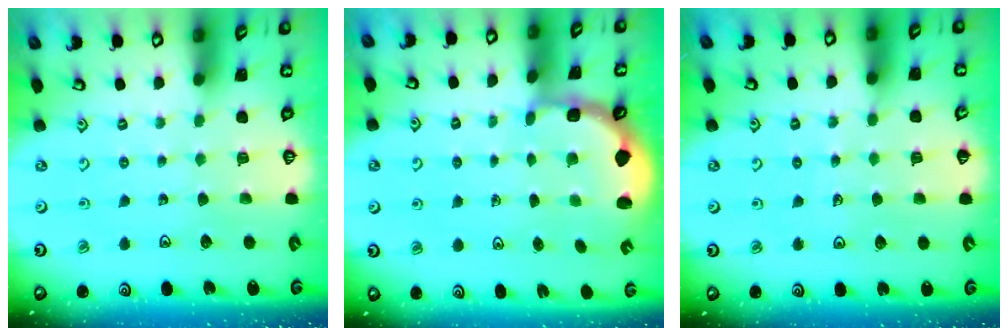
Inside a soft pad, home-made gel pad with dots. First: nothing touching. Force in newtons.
{"total": 2.6, "press": 1.8, "slide": 1.9}
{"total": 4.2, "press": 4.2, "slide": 0.3}